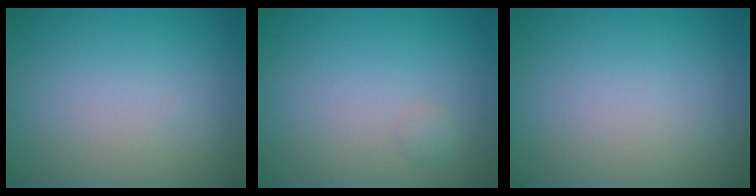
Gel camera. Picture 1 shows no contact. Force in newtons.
{"total": 0.6, "press": 0.6, "slide": 0.0}
{"total": 0.0}